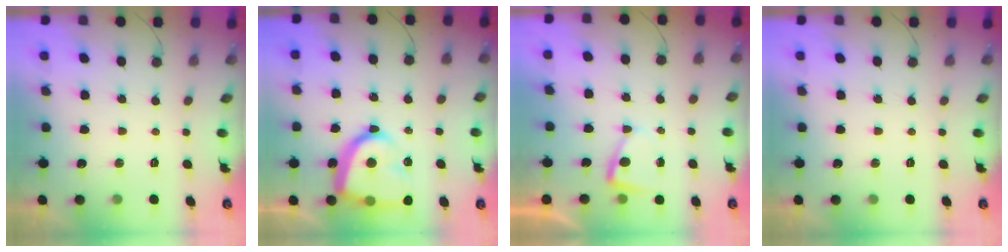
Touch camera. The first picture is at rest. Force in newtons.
{"total": 18.0, "press": 17.9, "slide": 1.6}
{"total": 2.4, "press": 2.3, "slide": 0.4}
{"total": 0.0}